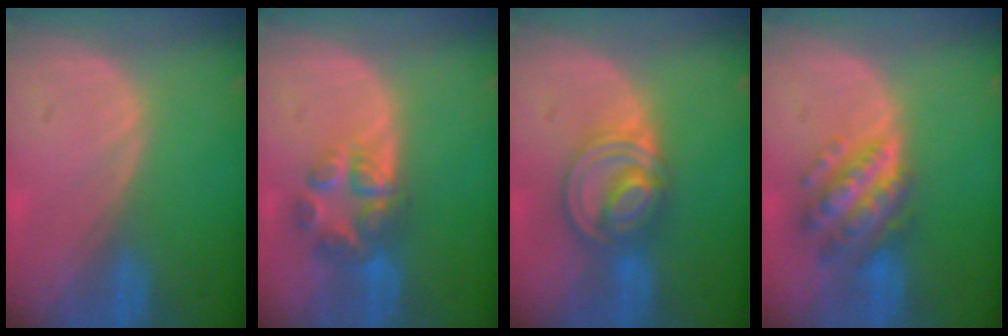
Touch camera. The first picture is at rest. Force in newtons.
{"total": 7.1, "press": 5.9, "slide": 3.8}
{"total": 7.9, "press": 6.8, "slide": 4.1}
{"total": 7.5, "press": 7.5, "slide": 0.5}